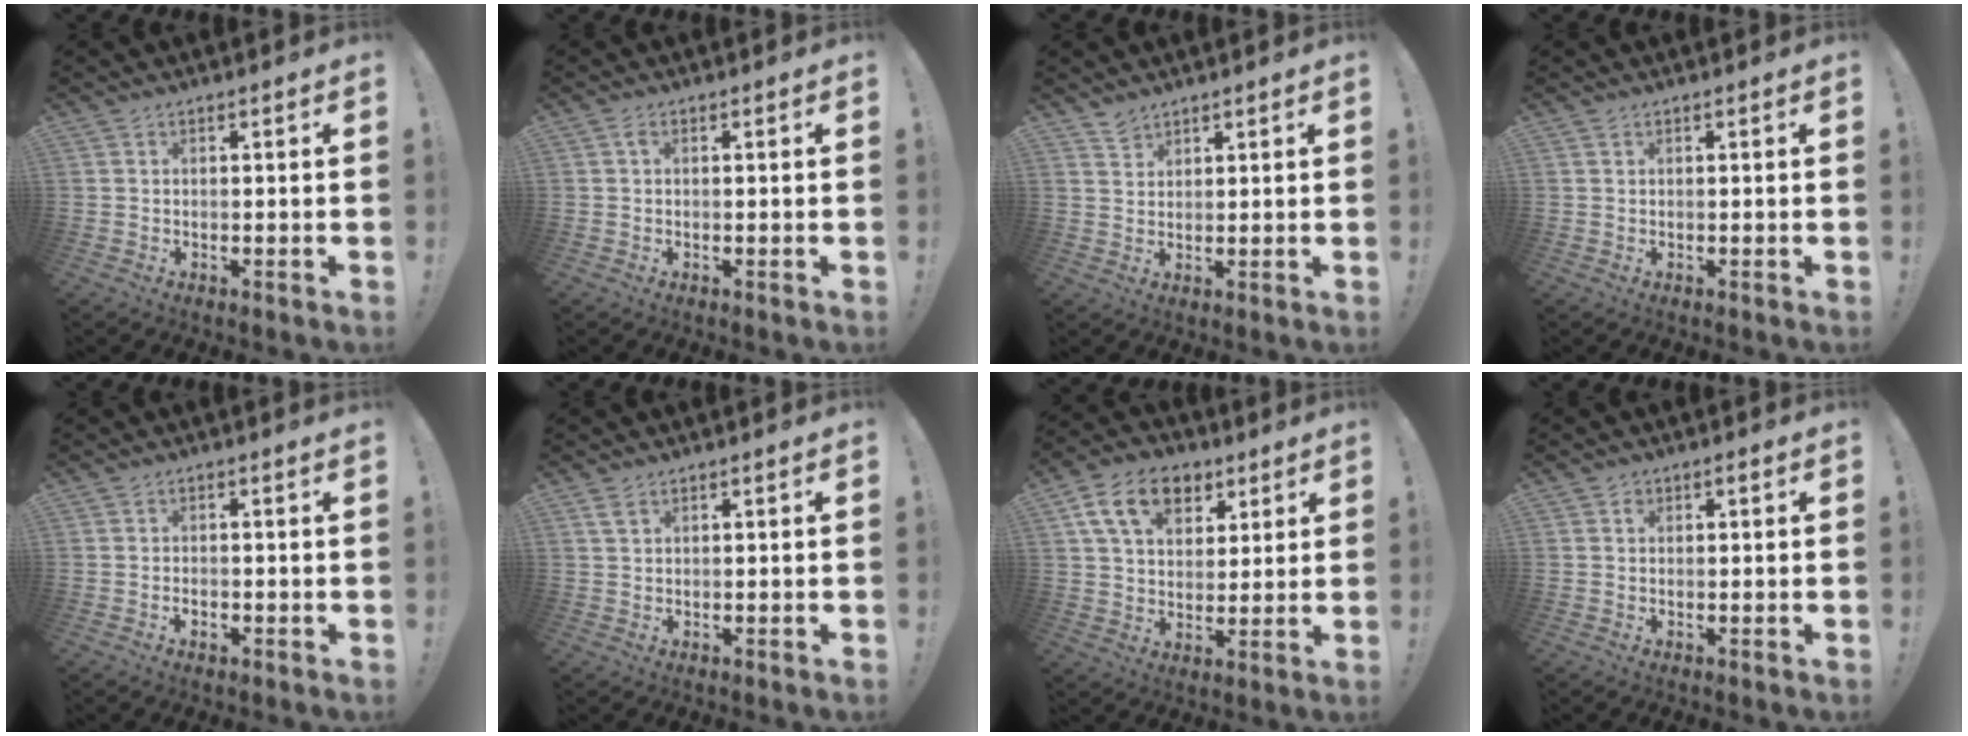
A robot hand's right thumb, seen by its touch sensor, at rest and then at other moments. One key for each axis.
{"total": 1.0, "fx": 0.2, "fy": 0.5, "fz": 0.8, "tx": -0.023, "ty": 0.007, "tz": 0.003}
{"total": 2.8, "fx": 2.6, "fy": 1.1, "fz": 0.5, "tx": 0.000, "ty": -0.018, "tz": 0.048}
{"total": 0.0}
{"total": 1.5, "fx": -0.6, "fy": 0.6, "fz": 1.1, "tx": -0.012, "ty": 0.000, "tz": -0.013}
{"total": 2.6, "fx": 1.5, "fy": 1.4, "fz": 1.6, "tx": -0.030, "ty": 0.002, "tz": 0.028}
{"total": 15.2, "fx": 7.3, "fy": 10.3, "fz": 8.4, "tx": -0.140, "ty": -0.018, "tz": 0.139}
{"total": 1.0, "fx": 0.4, "fy": 0.8, "fz": 0.5, "tx": -0.012, "ty": 0.005, "tz": 0.006}